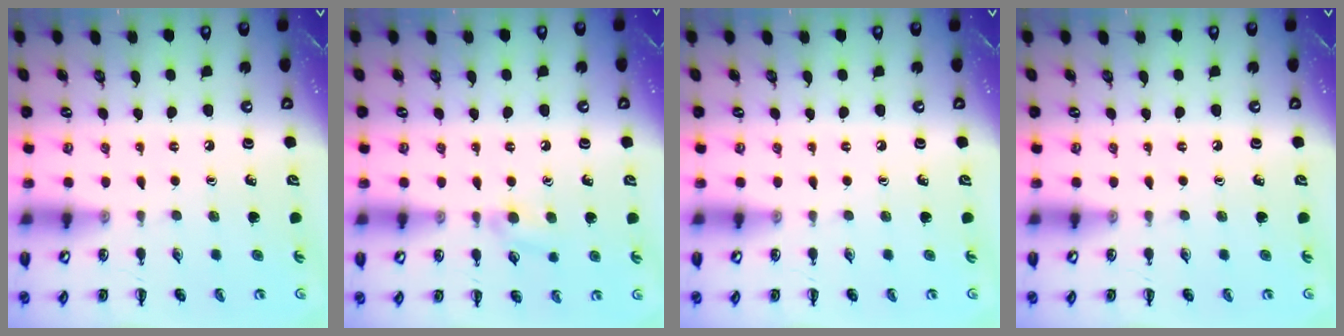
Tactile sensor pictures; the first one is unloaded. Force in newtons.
{"total": 6.0, "press": 5.8, "slide": 1.8}
{"total": 0.0}
{"total": 0.0}